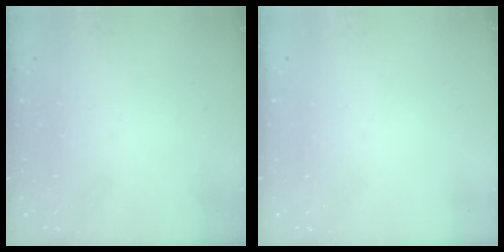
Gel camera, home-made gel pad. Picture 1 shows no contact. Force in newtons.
{"total": 0.0}